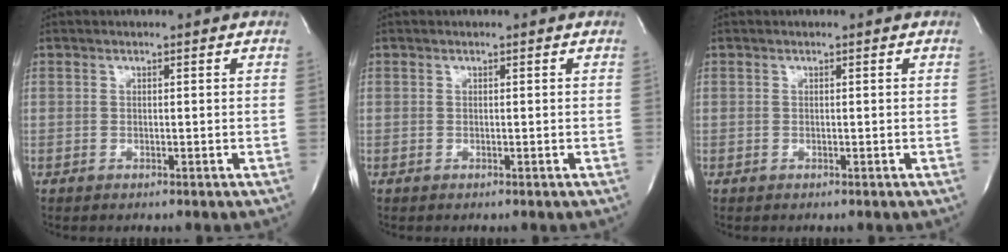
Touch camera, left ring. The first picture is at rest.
{"total": 0.0}
{"total": 0.0}